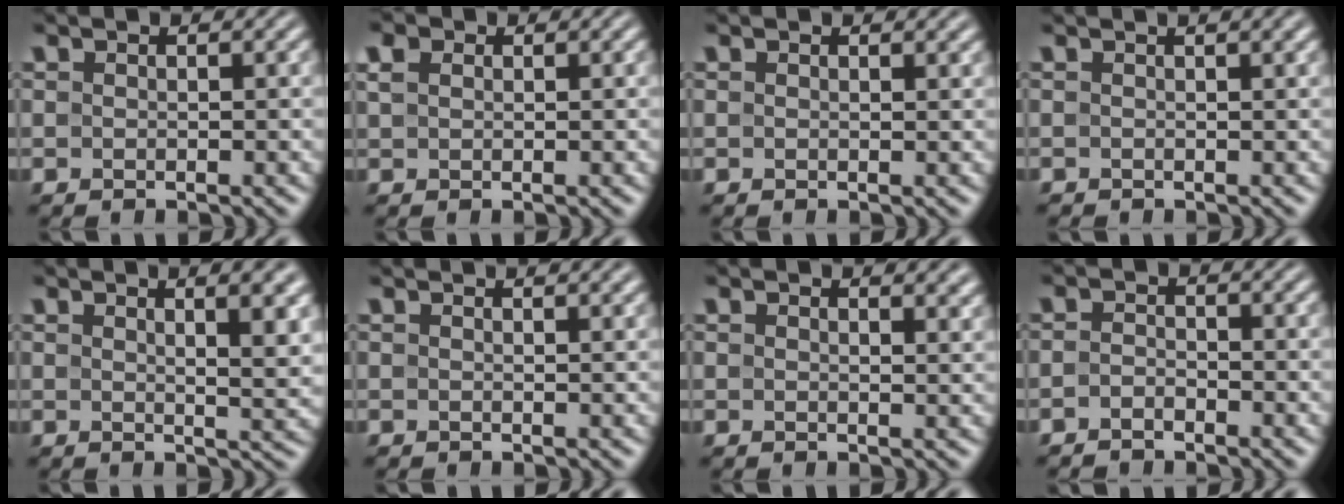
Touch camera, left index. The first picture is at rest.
{"total": 1.6, "force": [0.9, 1.0, 0.8], "torque": [-0.019, 0.007, 0.014]}
{"total": 0.7, "force": [0.7, 0.1, 0.3], "torque": [-0.003, 0.001, 0.010]}
{"total": 1.6, "force": [0.9, 0.5, 1.2], "torque": [-0.008, 0.000, 0.008]}
{"total": 6.6, "force": [2.6, 2.3, 5.6], "torque": [-0.032, 0.014, 0.026]}
{"total": 1.5, "force": [1.4, 0.3, 0.5], "torque": [-0.004, -0.002, 0.013]}
{"total": 2.0, "force": [1.6, 0.7, 1.1], "torque": [-0.005, -0.001, 0.021]}
{"total": 1.2, "force": [-1.0, 0.4, 0.5], "torque": [-0.010, 0.001, -0.025]}